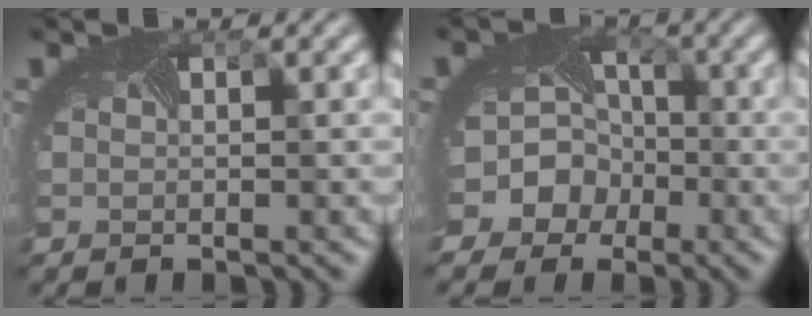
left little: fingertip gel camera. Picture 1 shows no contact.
{"total": 9.9, "force": [-3.7, 8.6, 3.2], "torque": [-0.065, -0.001, -0.082]}